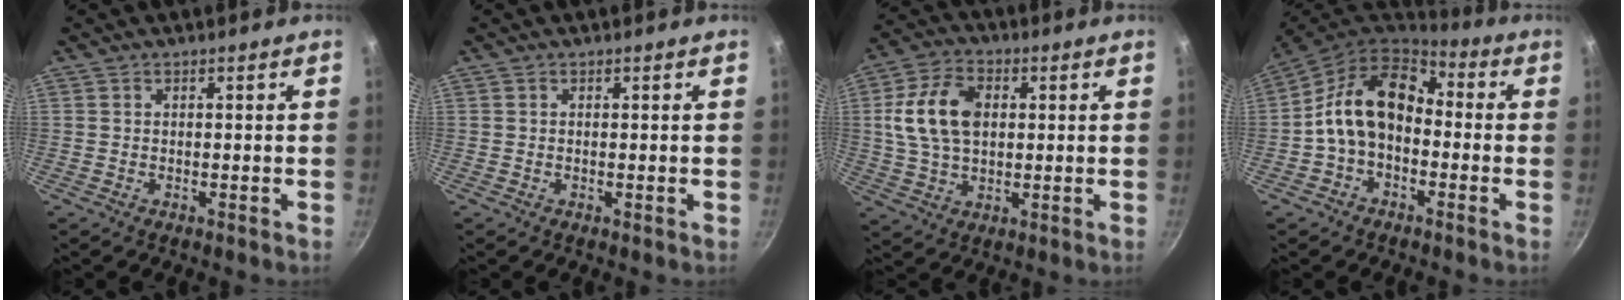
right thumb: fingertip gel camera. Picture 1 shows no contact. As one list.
[{"total": 0.0}, {"total": 12.8, "force": [2.0, 8.5, 9.3], "torque": [-0.160, 0.010, 0.031]}, {"total": 14.2, "force": [-0.9, 10.0, 10.0], "torque": [-0.157, 0.045, -0.036]}]